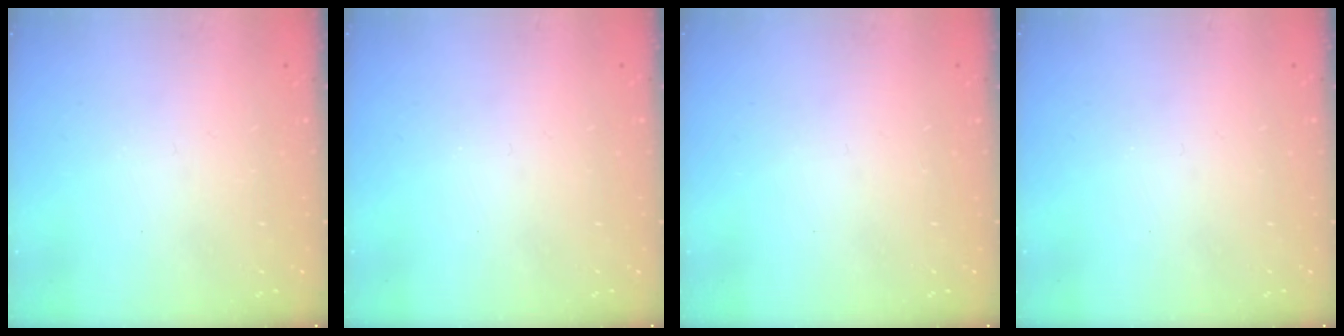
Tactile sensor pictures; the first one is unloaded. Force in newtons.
{"total": 0.0}
{"total": 0.0}
{"total": 0.0}